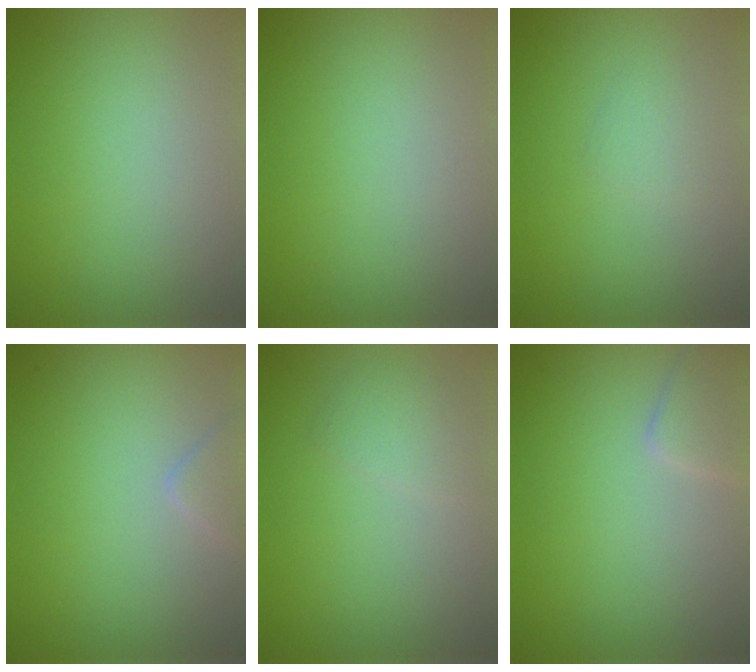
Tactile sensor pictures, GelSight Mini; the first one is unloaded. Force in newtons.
{"total": 0.0}
{"total": 0.9, "press": 0.9, "slide": 0.1}
{"total": 1.5, "press": 1.5, "slide": 0.1}
{"total": 1.6, "press": 1.6, "slide": 0.1}
{"total": 2.3, "press": 2.3, "slide": 0.2}